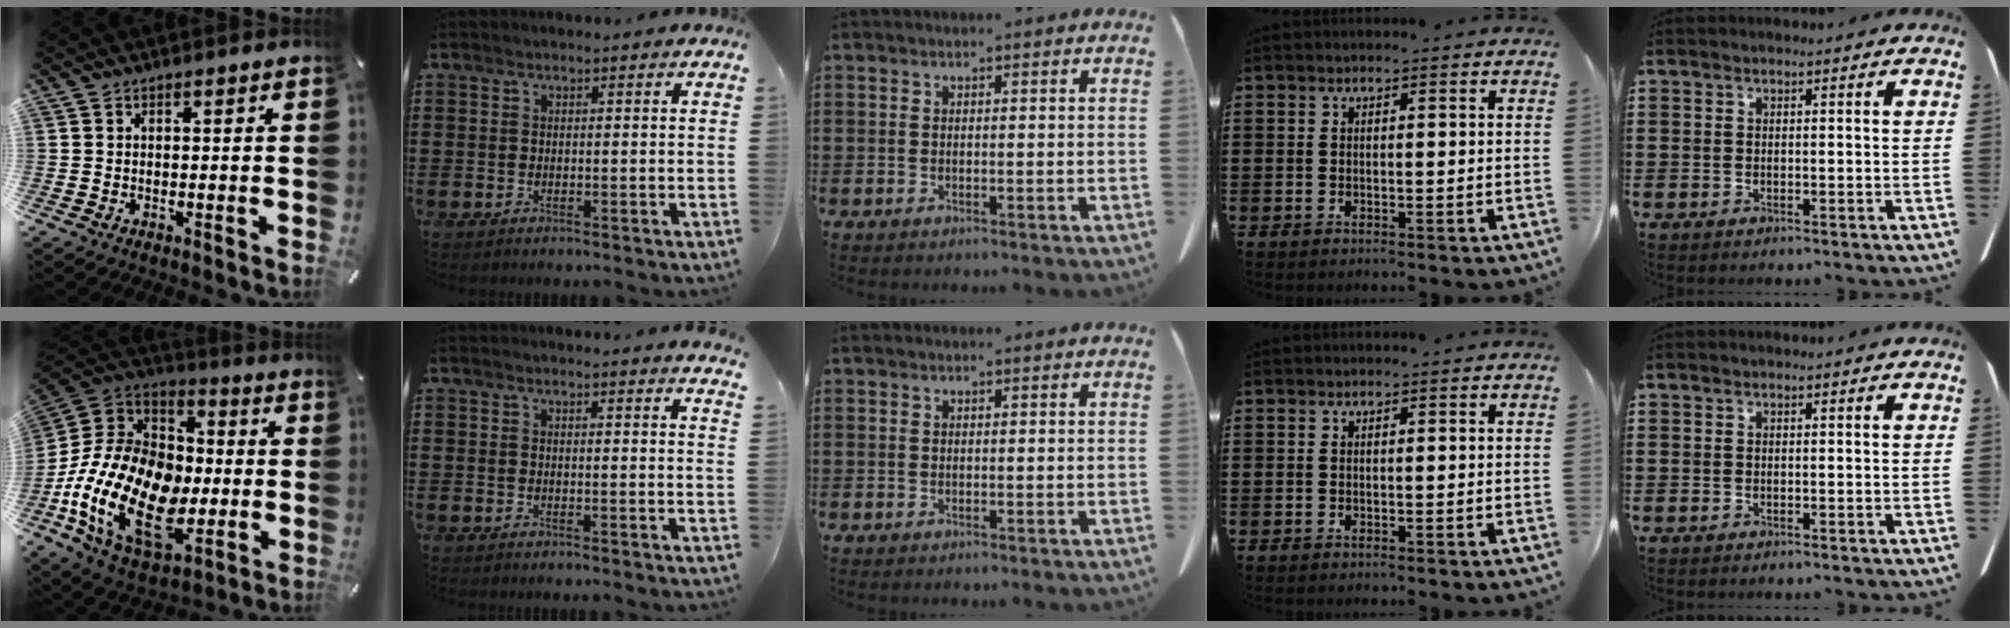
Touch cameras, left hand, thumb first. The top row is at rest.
{"thumb": {"total": 25.4, "force": [-7.7, 16.0, 18.1], "torque": [-0.398, 0.014, -0.126]}, "index": {"total": 1.8, "force": [1.7, -0.5, 0.6], "torque": [-0.014, -0.004, 0.033]}}